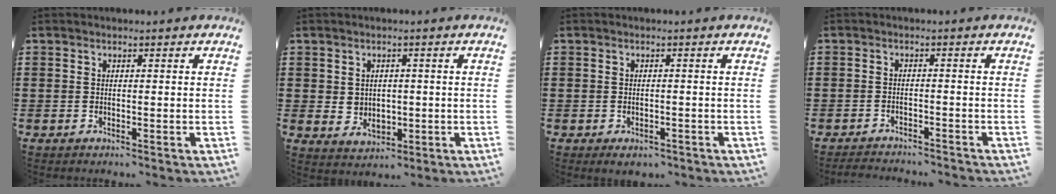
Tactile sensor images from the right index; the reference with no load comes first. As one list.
[{"total": 2.7, "force": [0.8, 2.5, 0.7], "torque": [-0.016, 0.007, 0.011]}, {"total": 1.1, "force": [-1.0, 0.4, 0.2], "torque": [-0.007, 0.003, -0.022]}, {"total": 2.0, "force": [-1.9, 0.1, -0.3], "torque": [0.000, 0.003, -0.043]}]